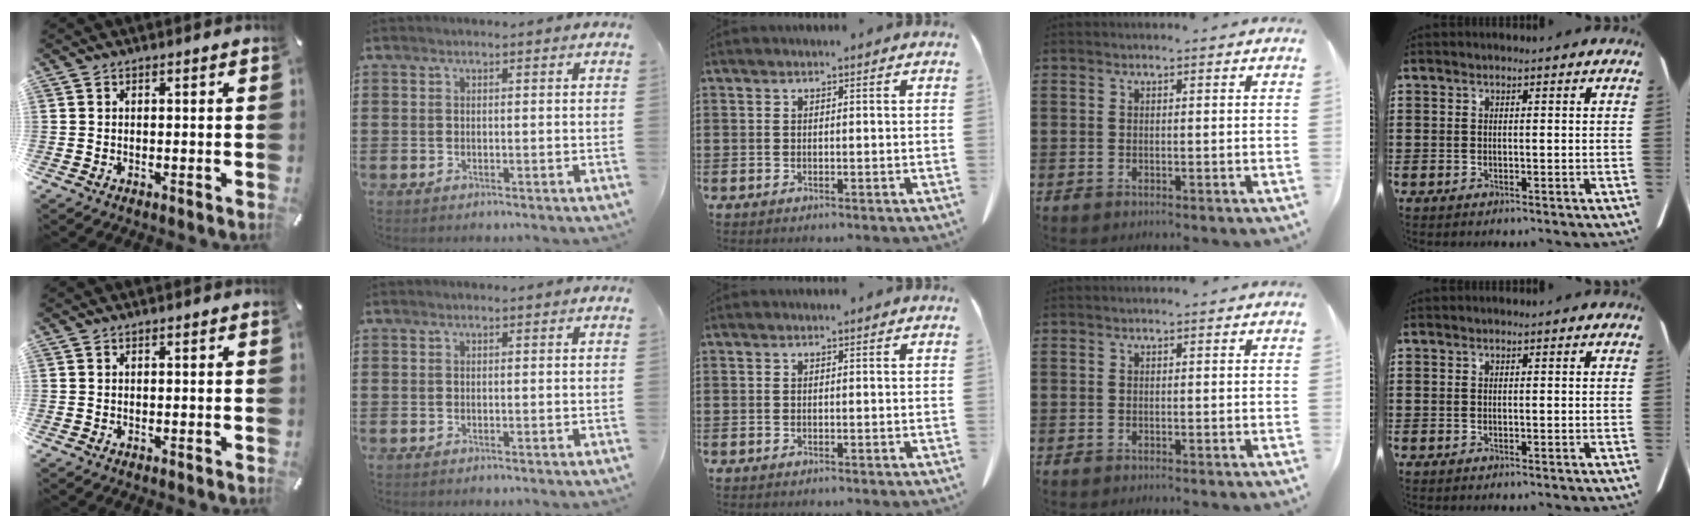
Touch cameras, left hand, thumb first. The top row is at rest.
{}